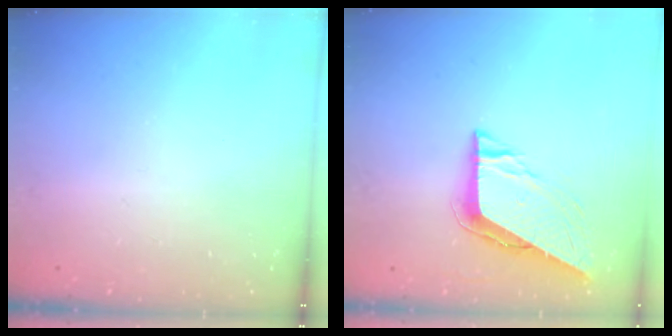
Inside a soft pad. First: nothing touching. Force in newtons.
{"total": 8.3, "press": 8.2, "slide": 0.4}